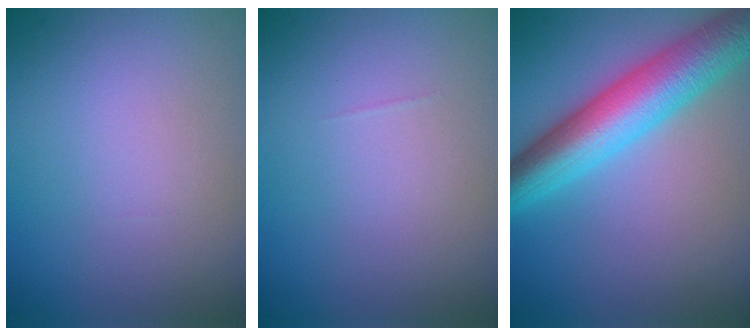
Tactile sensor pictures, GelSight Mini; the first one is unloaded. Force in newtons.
{"total": 0.0}
{"total": 8.1, "press": 8.1, "slide": 0.1}